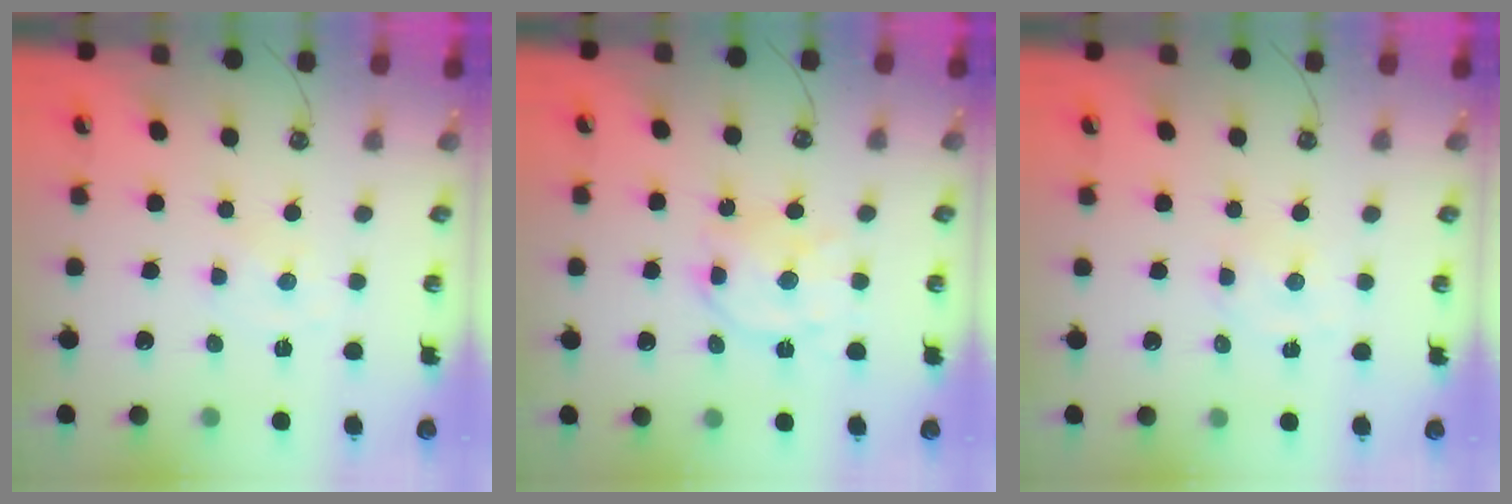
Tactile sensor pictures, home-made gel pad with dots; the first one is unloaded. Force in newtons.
{"total": 12.4, "press": 12.4, "slide": 1.0}
{"total": 1.8, "press": 1.8, "slide": 0.0}